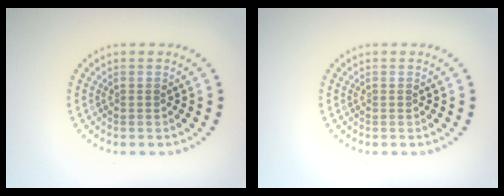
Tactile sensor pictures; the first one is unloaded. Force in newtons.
{"total": 0.0}